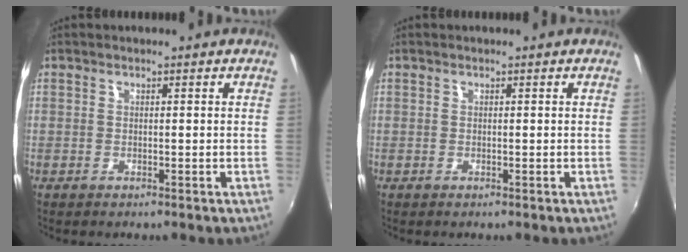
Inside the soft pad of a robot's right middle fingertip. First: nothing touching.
{"total": 0.0}